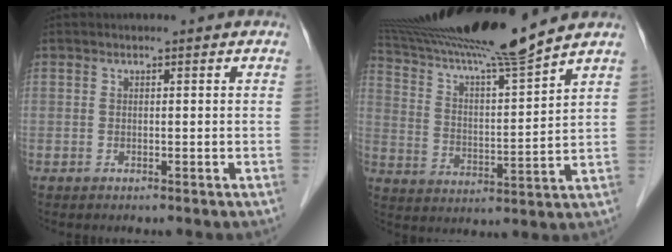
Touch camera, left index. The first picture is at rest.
{"total": 16.4, "force": [14.6, -2.0, 7.1], "torque": [-0.133, -0.017, 0.250]}